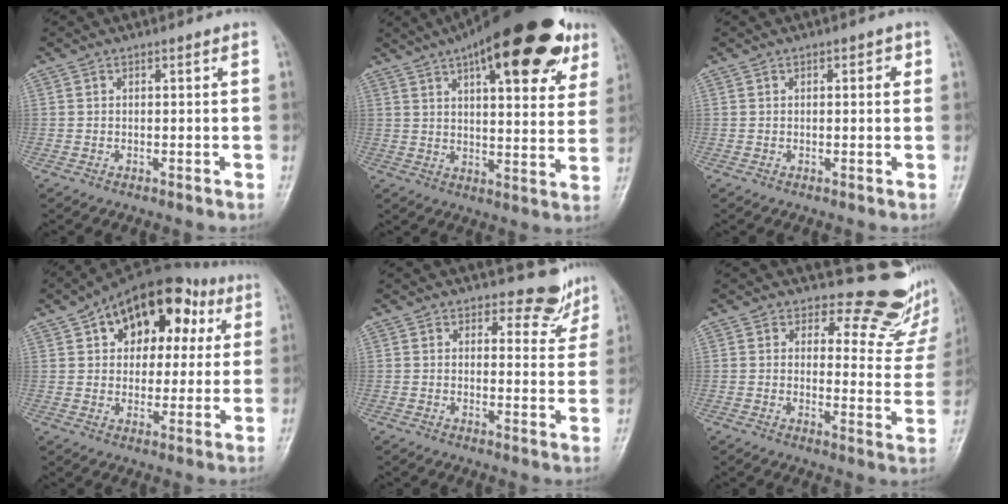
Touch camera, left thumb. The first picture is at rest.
{"total": 25.7, "force": [14.3, 9.0, 19.4], "torque": [-0.254, -0.009, 0.201]}
{"total": 1.8, "force": [0.5, 0.9, 1.5], "torque": [-0.010, 0.003, 0.005]}
{"total": 17.4, "force": [6.1, 10.9, 12.2], "torque": [-0.123, 0.014, 0.084]}
{"total": 5.8, "force": [5.2, 2.5, -0.1], "torque": [0.029, -0.046, 0.053]}
{"total": 14.2, "force": [12.6, 5.9, 2.8], "torque": [0.017, -0.112, 0.124]}